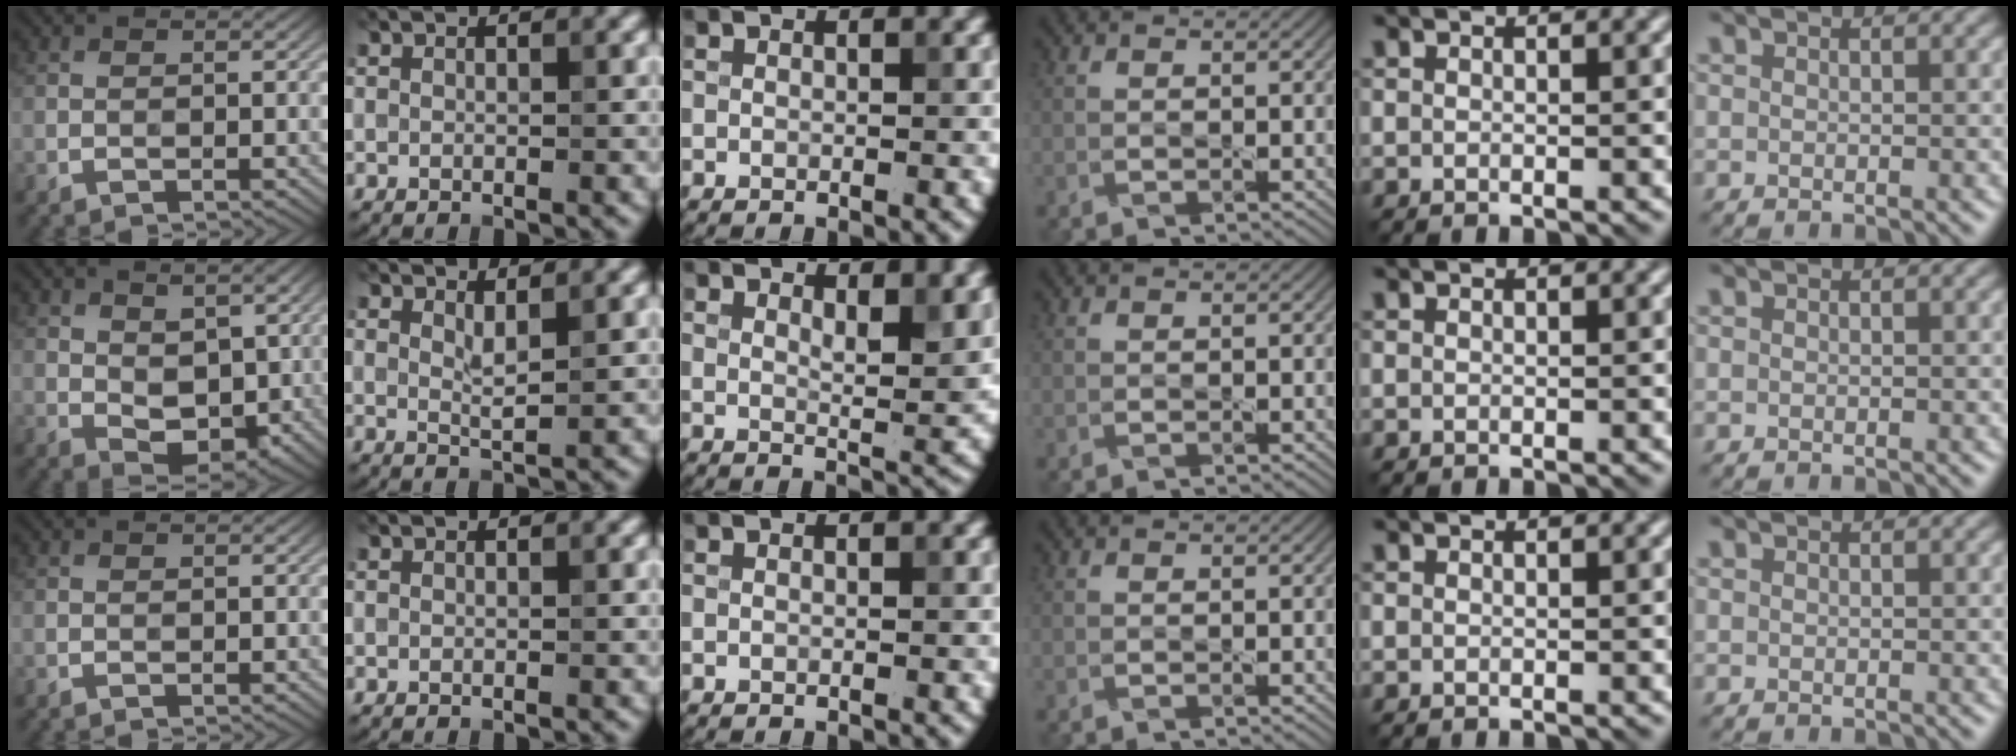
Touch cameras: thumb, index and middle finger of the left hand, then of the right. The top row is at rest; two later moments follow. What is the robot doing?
{"motion": "squeeze", "object": "sponge"}